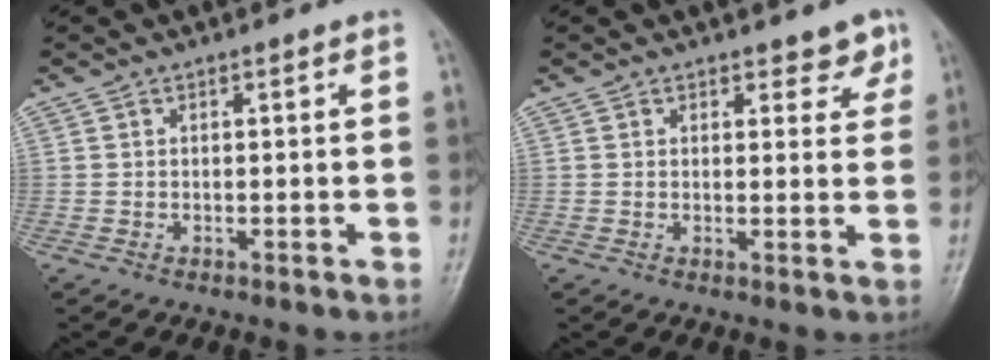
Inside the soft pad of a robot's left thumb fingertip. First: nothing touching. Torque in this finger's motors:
{"motor_torque": [0.03, 0.07, -0.13, -0.15, 0.05]}